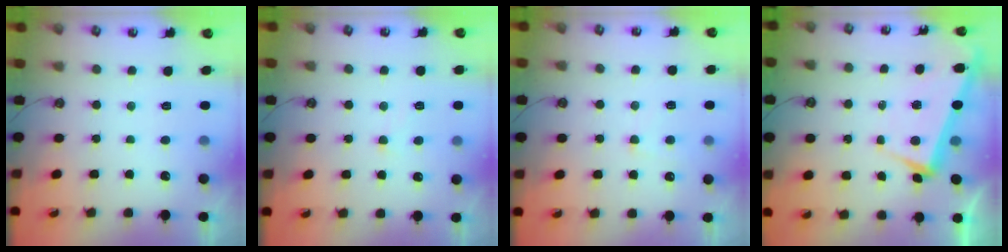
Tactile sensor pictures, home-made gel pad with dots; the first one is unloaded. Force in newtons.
{"total": 0.6, "press": 0.5, "slide": 0.4}
{"total": 2.6, "press": 2.5, "slide": 0.4}
{"total": 3.8, "press": 3.5, "slide": 1.5}